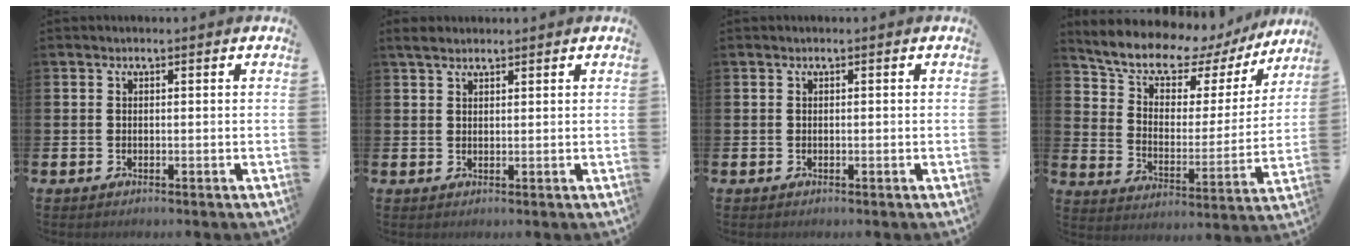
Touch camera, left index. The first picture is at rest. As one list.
[{"total": 2.4, "force": [2.1, 0.9, 1.0], "torque": [-0.009, -0.001, 0.036]}, {"total": 0.0}, {"total": 9.9, "force": [8.2, 4.0, 3.7], "torque": [-0.100, -0.057, 0.138]}]